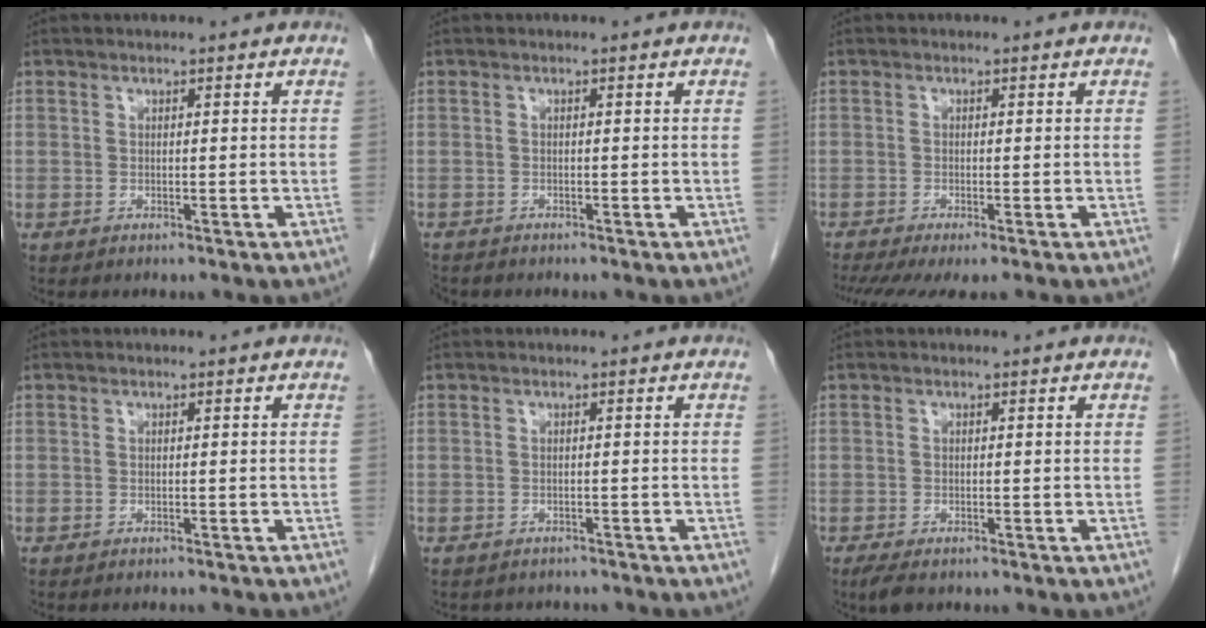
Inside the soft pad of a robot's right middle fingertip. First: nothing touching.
{"total": 1.7, "force": [-1.6, 0.6, 0.1], "torque": [-0.006, -0.004, -0.028]}
{"total": 5.8, "force": [-4.5, 0.8, 3.5], "torque": [-0.052, -0.013, -0.077]}
{"total": 2.4, "force": [-2.3, 0.2, 0.6], "torque": [-0.009, -0.004, -0.029]}
{"total": 3.7, "force": [-3.4, 1.5, 0.2], "torque": [-0.004, 0.002, -0.044]}
{"total": 2.8, "force": [-2.1, 0.9, 1.6], "torque": [-0.033, -0.007, -0.031]}